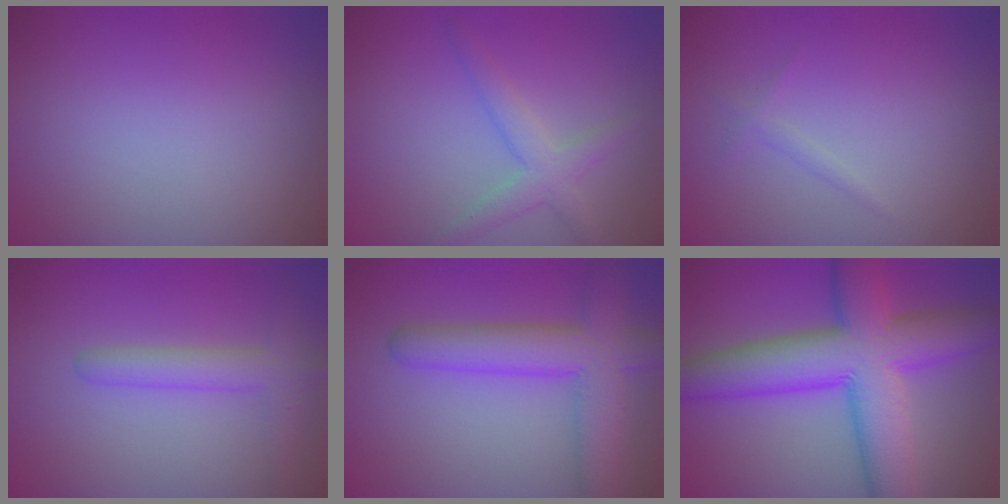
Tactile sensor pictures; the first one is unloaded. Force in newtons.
{"total": 2.7, "press": 2.7, "slide": 0.1}
{"total": 0.8, "press": 0.8, "slide": 0.1}
{"total": 3.0, "press": 3.0, "slide": 0.2}
{"total": 6.6, "press": 6.6, "slide": 0.4}
{"total": 11.7, "press": 11.7, "slide": 0.1}